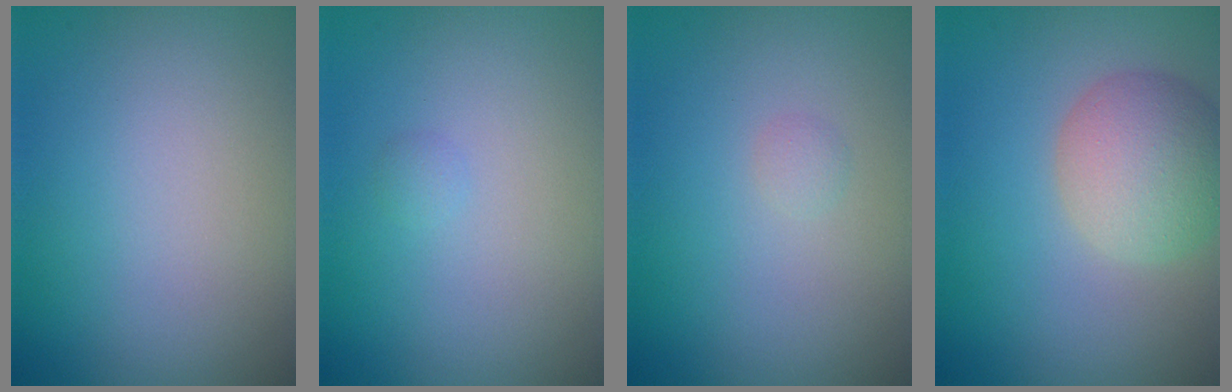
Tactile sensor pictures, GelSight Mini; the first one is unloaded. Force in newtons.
{"total": 0.5, "press": 0.5, "slide": 0.0}
{"total": 0.6, "press": 0.6, "slide": 0.0}
{"total": 5.5, "press": 5.5, "slide": 0.3}